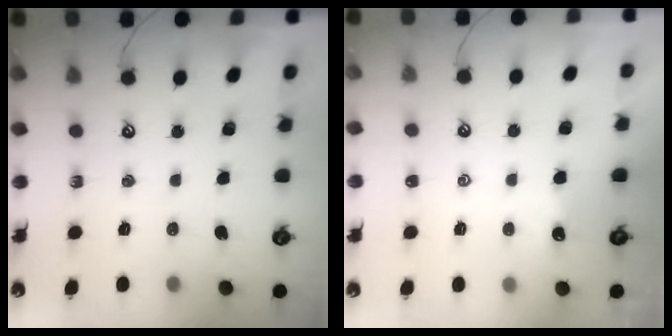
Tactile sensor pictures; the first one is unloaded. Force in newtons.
{"total": 0.9, "press": 0.8, "slide": 0.3}